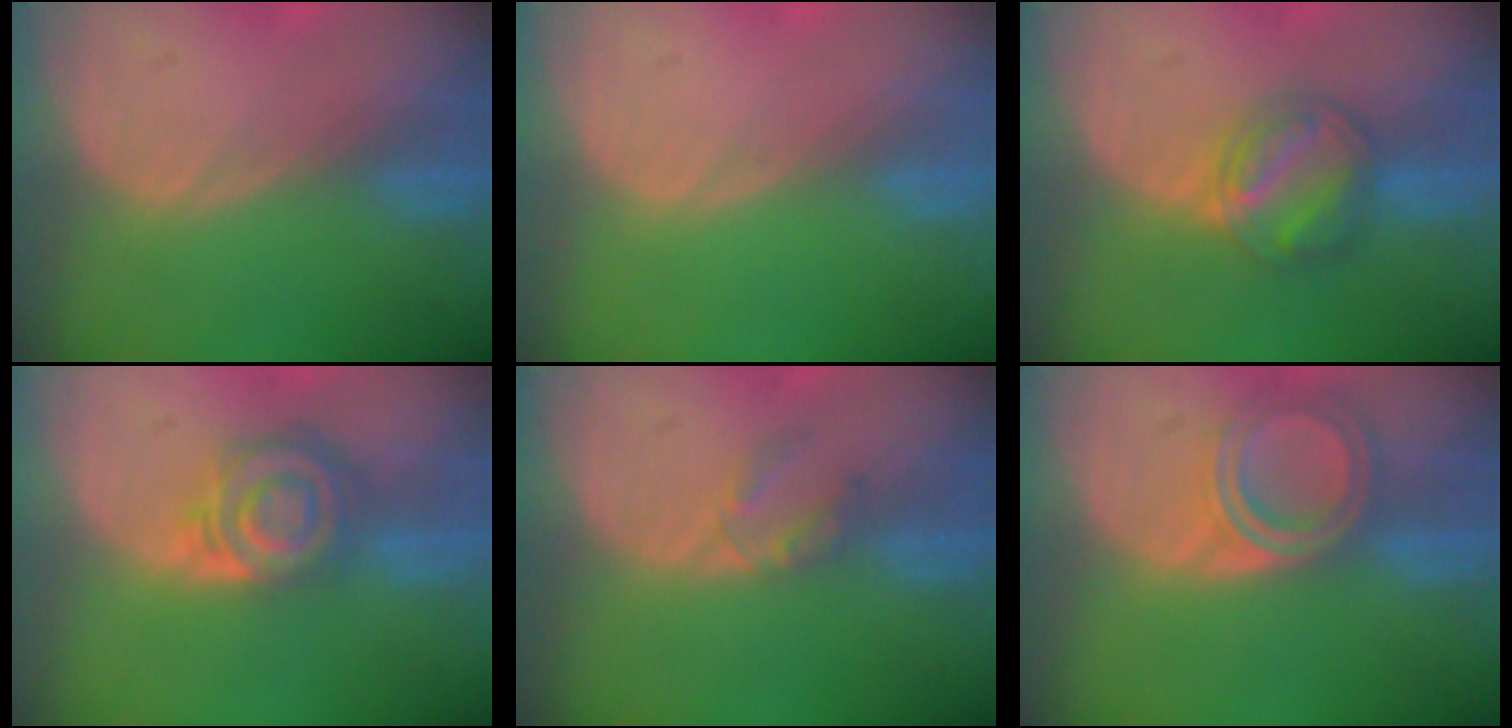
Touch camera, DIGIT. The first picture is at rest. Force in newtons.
{"total": 0.0}
{"total": 6.0, "press": 6.0, "slide": 0.3}
{"total": 8.0, "press": 7.1, "slide": 3.7}
{"total": 2.8, "press": 2.8, "slide": 0.3}
{"total": 6.3, "press": 5.6, "slide": 2.9}